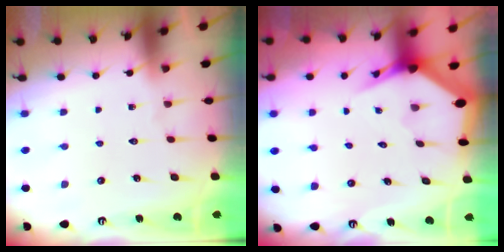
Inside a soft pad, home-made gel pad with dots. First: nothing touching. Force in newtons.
{"total": 3.5, "press": 3.5, "slide": 0.4}